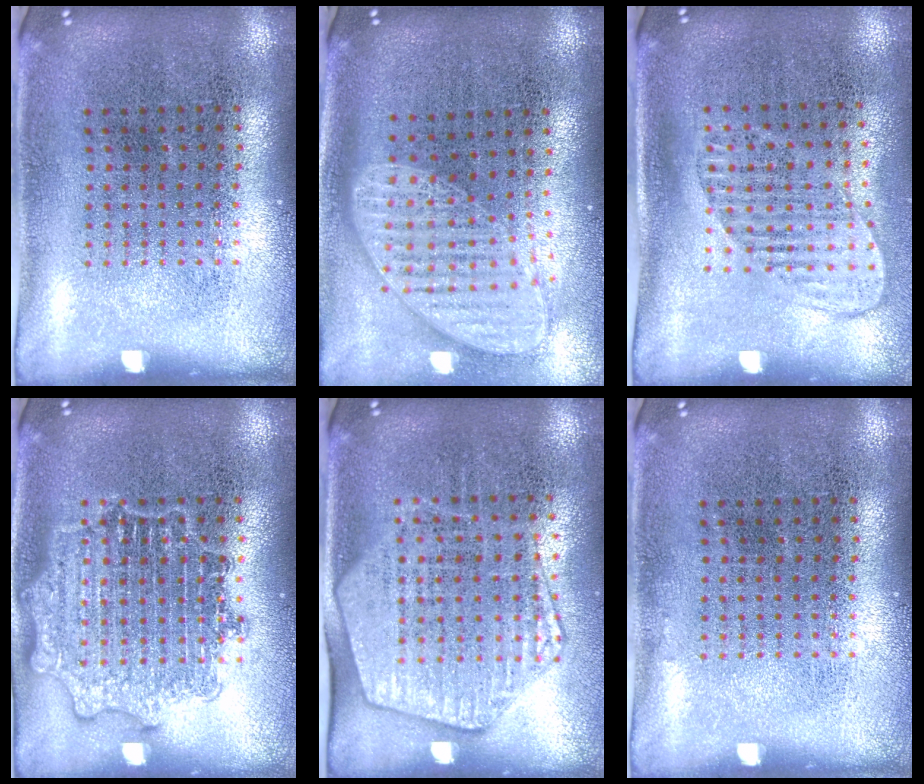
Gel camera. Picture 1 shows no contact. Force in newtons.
{"total": 1.9, "press": 1.5, "slide": 1.1}
{"total": 1.4, "press": 1.2, "slide": 0.8}
{"total": 3.1, "press": 3.1, "slide": 0.6}
{"total": 2.0, "press": 1.8, "slide": 0.9}
{"total": 0.0}